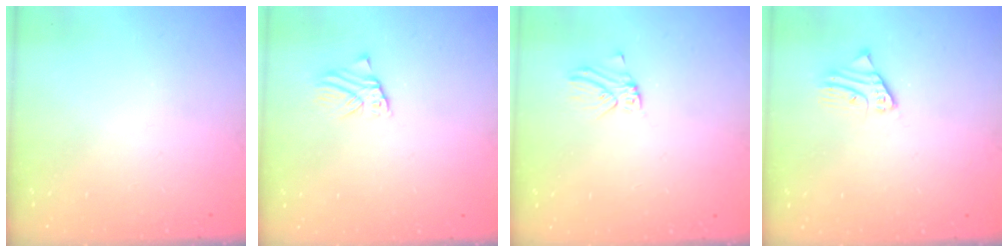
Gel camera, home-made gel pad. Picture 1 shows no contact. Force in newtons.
{"total": 1.4, "press": 1.4, "slide": 0.0}
{"total": 1.4, "press": 1.4, "slide": 0.1}
{"total": 2.5, "press": 2.5, "slide": 0.2}